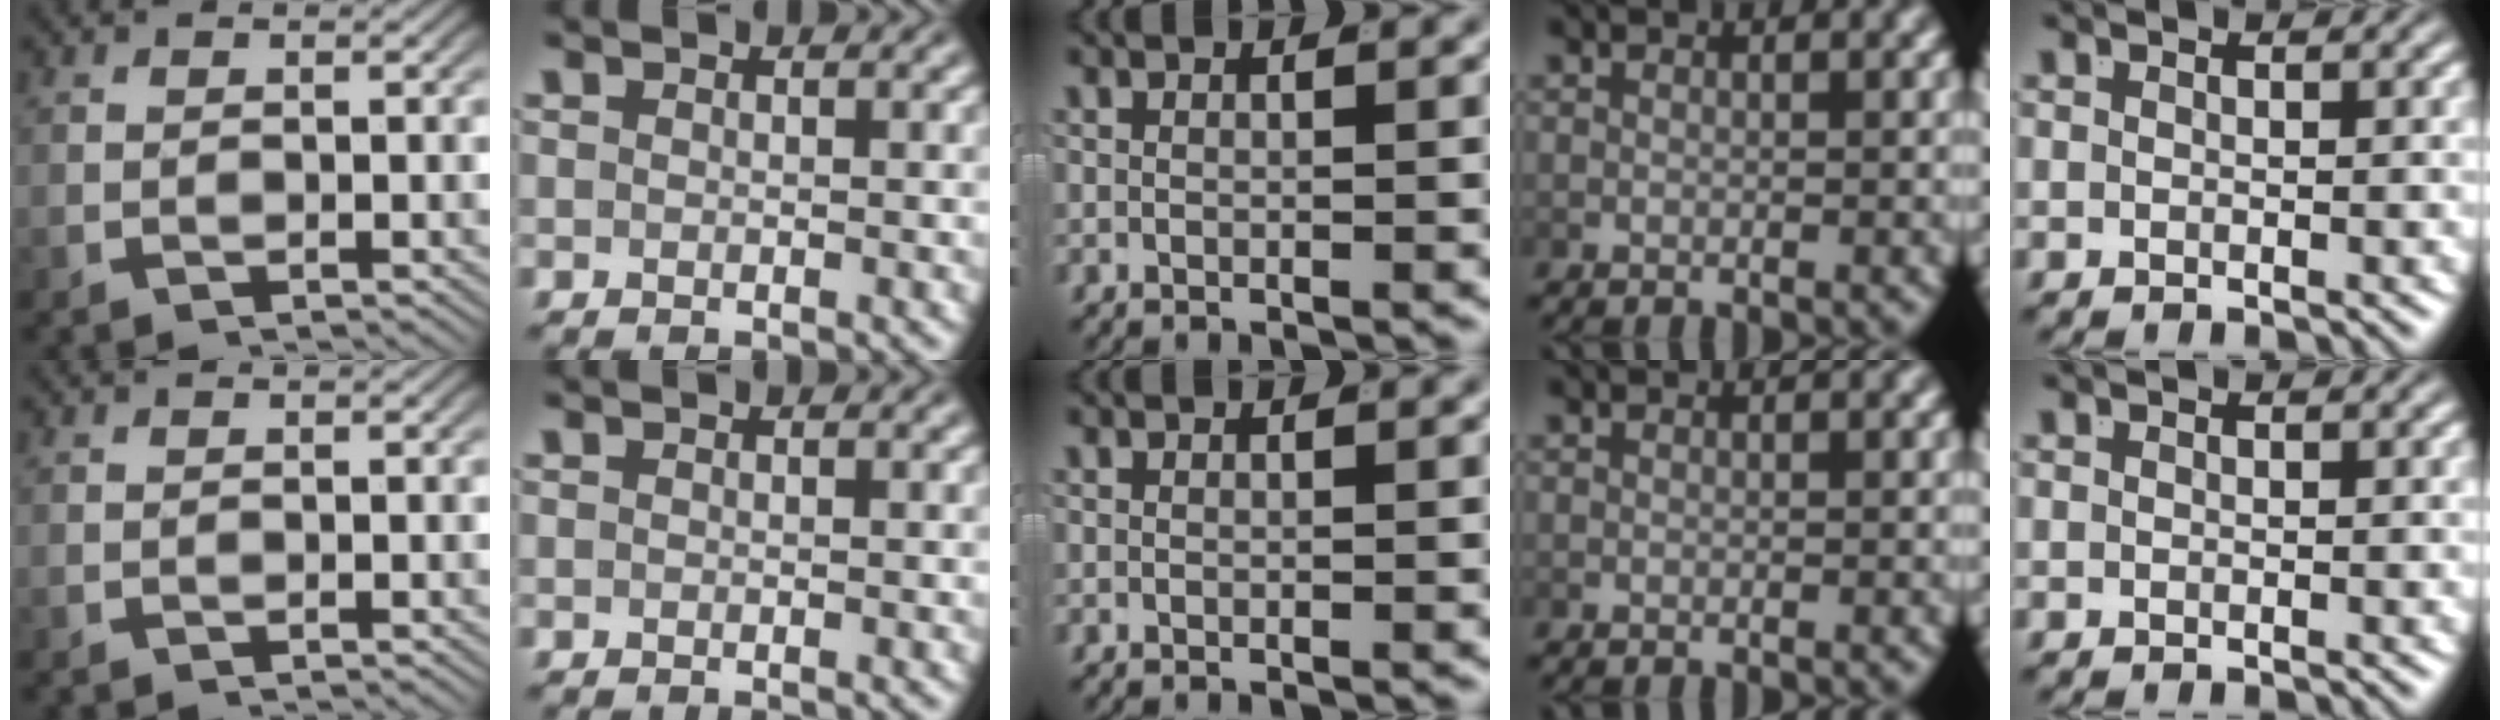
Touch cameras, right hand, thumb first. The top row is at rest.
{}